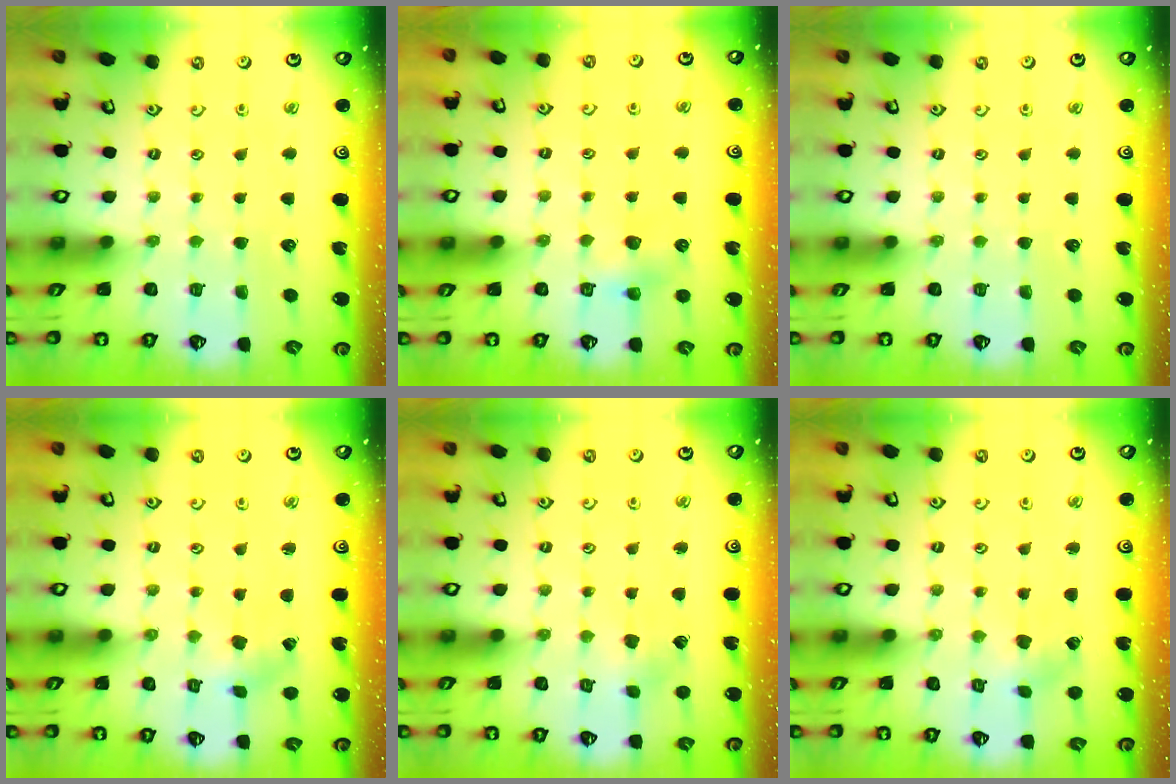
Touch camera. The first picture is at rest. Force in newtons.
{"total": 5.6, "press": 5.6, "slide": 0.7}
{"total": 0.0}
{"total": 1.2, "press": 1.2, "slide": 0.2}
{"total": 2.3, "press": 2.3, "slide": 0.6}
{"total": 1.6, "press": 1.6, "slide": 0.2}